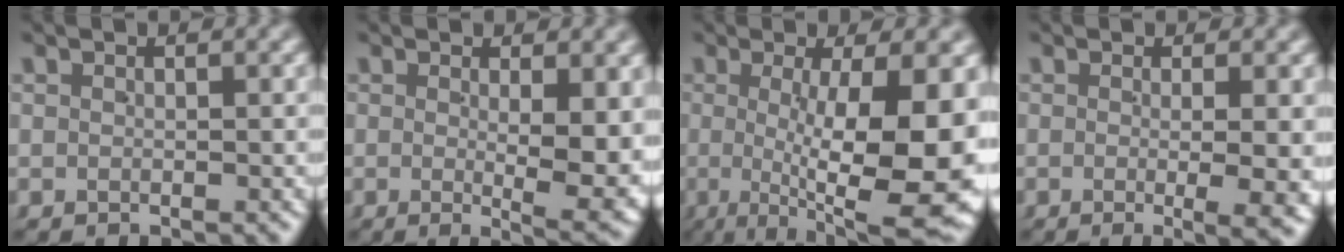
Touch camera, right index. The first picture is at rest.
{"total": 5.8, "force": [-0.2, 0.6, 5.8], "torque": [-0.065, -0.009, 0.000]}
{"total": 13.0, "force": [-0.5, 3.7, 12.4], "torque": [-0.160, -0.004, 0.005]}
{"total": 4.9, "force": [-1.2, 0.2, 4.7], "torque": [-0.050, -0.005, -0.018]}